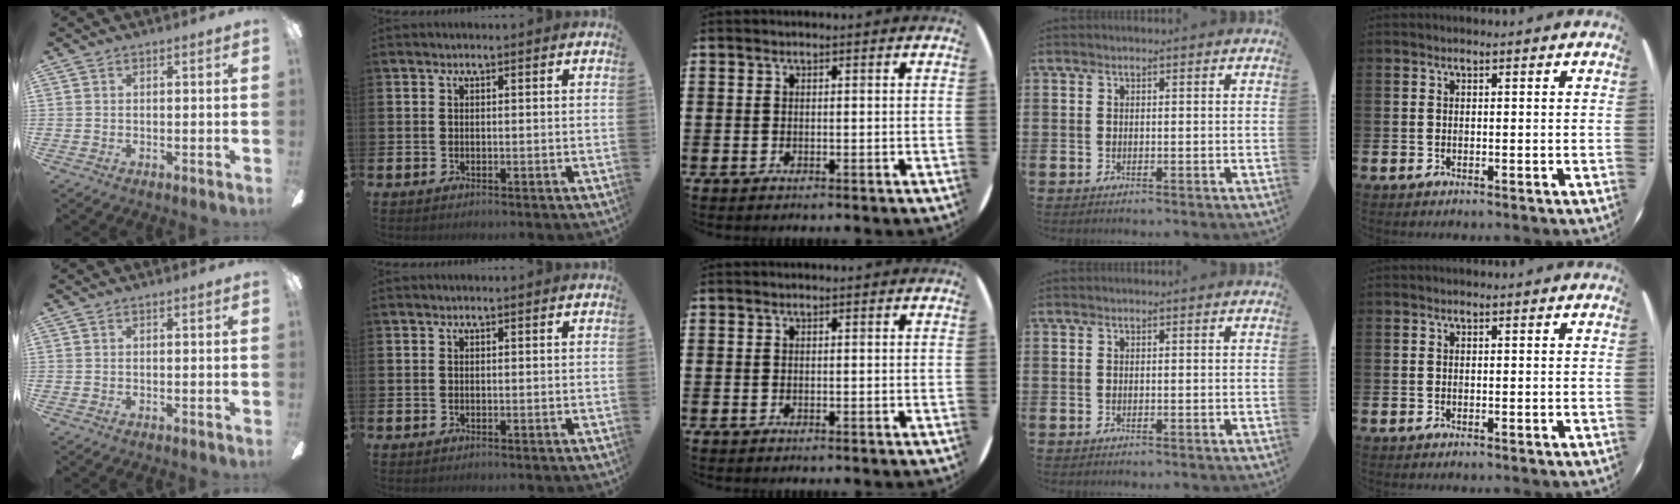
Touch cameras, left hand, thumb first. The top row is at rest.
{}